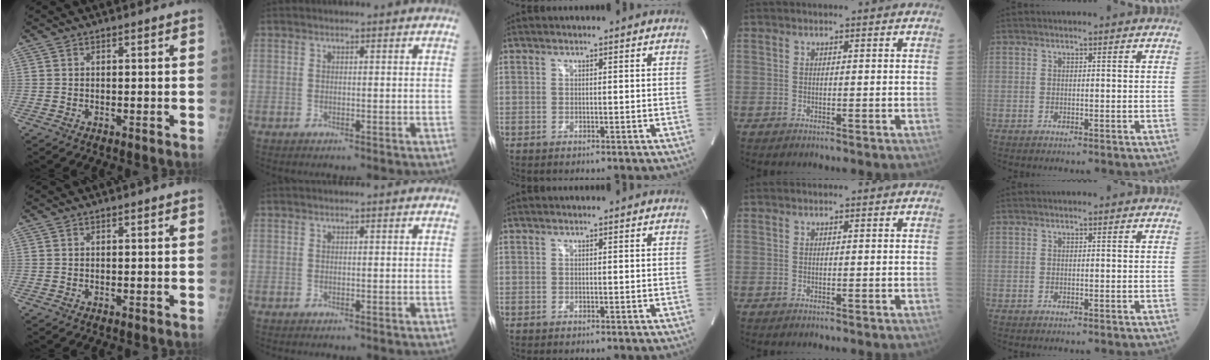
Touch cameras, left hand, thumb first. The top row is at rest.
{}